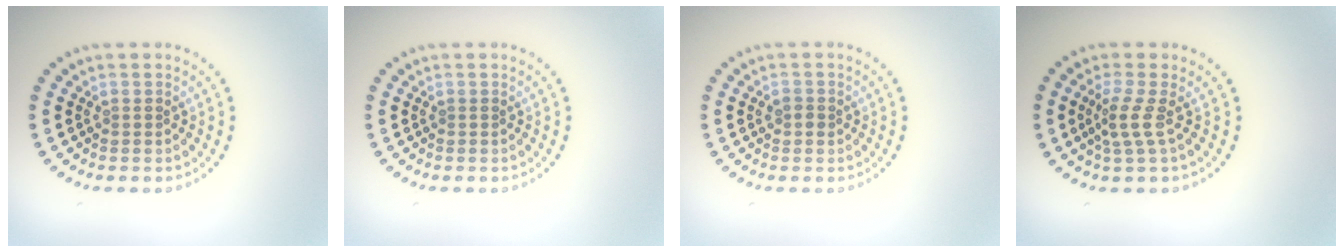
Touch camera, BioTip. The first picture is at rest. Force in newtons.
{"total": 0.0}
{"total": 1.0, "press": 1.0, "slide": 0.2}
{"total": 2.2, "press": 1.6, "slide": 1.6}